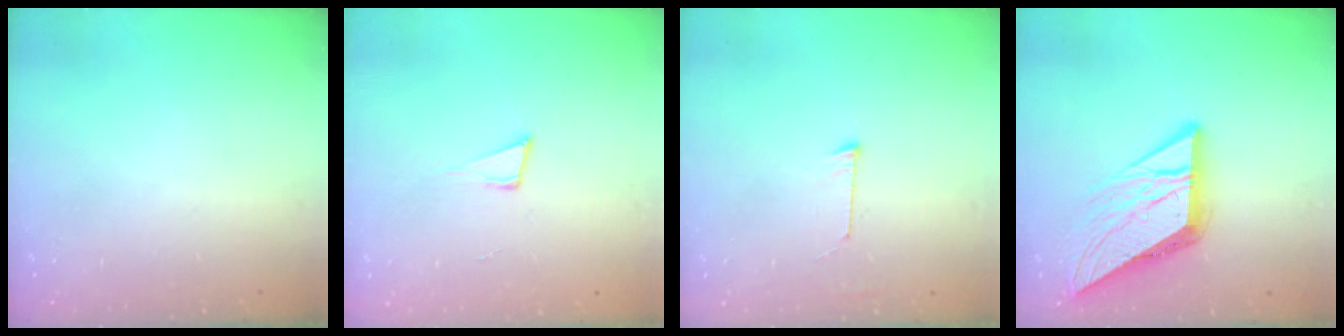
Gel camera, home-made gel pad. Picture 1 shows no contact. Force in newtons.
{"total": 5.7, "press": 4.5, "slide": 3.4}
{"total": 3.3, "press": 3.3, "slide": 0.3}
{"total": 11.5, "press": 11.4, "slide": 1.1}